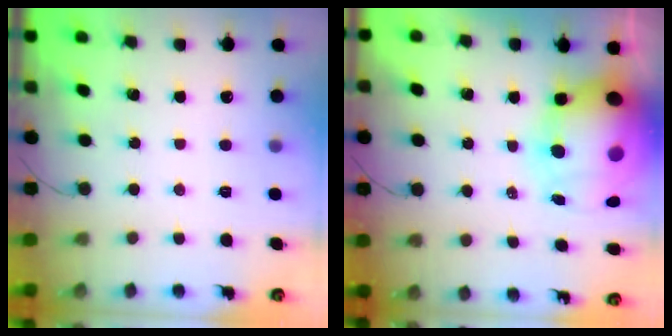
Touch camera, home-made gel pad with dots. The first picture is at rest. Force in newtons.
{"total": 23.8, "press": 23.1, "slide": 5.7}